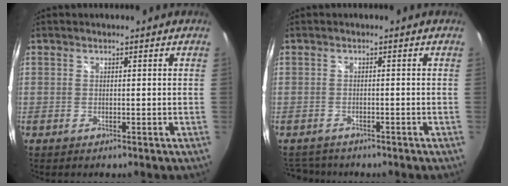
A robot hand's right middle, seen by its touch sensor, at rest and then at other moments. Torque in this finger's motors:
{"motor_torque": [-0.51, -0.11, -0.12, -0.02]}